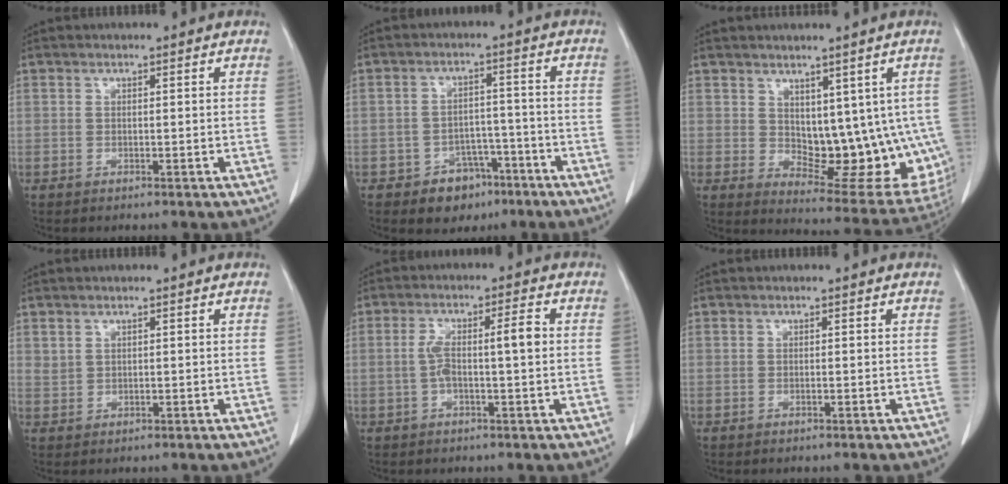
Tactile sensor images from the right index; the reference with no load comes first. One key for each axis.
{"total": 6.2, "fx": -3.7, "fy": 4.5, "fz": 2.0, "tx": -0.023, "ty": 0.017, "tz": -0.047}
{"total": 14.2, "fx": 0.6, "fy": 7.4, "fz": 12.1, "tx": -0.138, "ty": -0.008, "tz": 0.030}
{"total": 1.2, "fx": 0.9, "fy": 0.8, "fz": 0.3, "tx": 0.000, "ty": 0.000, "tz": 0.019}
{"total": 6.0, "fx": 0.0, "fy": 1.0, "fz": 5.9, "tx": -0.119, "ty": 0.023, "tz": -0.001}
{"total": 0.0}